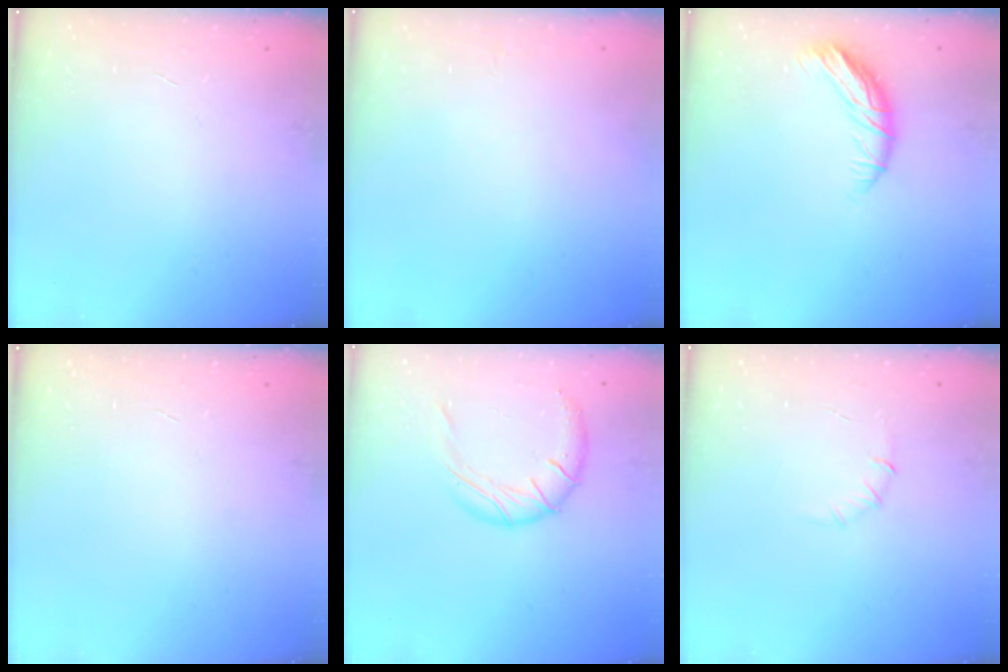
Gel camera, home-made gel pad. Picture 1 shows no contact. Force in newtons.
{"total": 0.0}
{"total": 10.7, "press": 10.6, "slide": 1.7}
{"total": 0.0}
{"total": 13.5, "press": 13.3, "slide": 2.5}
{"total": 5.7, "press": 5.5, "slide": 1.6}